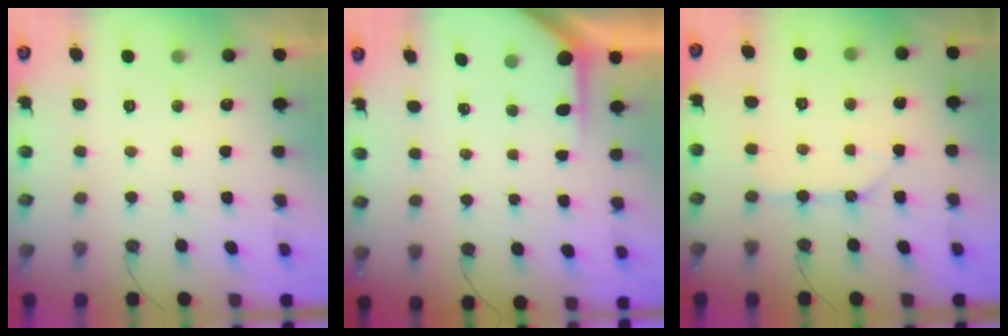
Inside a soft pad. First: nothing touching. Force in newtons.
{"total": 3.9, "press": 3.8, "slide": 0.4}
{"total": 9.6, "press": 9.5, "slide": 0.9}